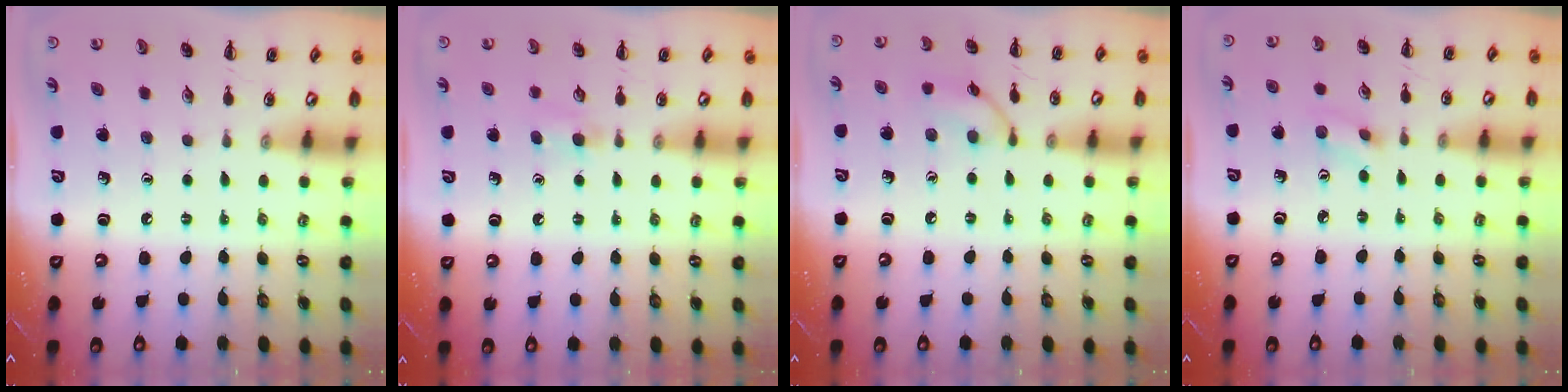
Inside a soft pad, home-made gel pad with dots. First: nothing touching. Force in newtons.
{"total": 3.5, "press": 3.3, "slide": 1.3}
{"total": 8.0, "press": 8.0, "slide": 0.7}
{"total": 2.7, "press": 2.5, "slide": 1.0}